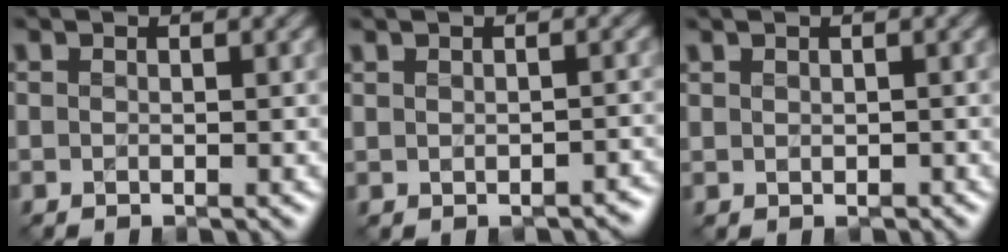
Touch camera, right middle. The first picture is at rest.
{"total": 0.7, "force": [-0.5, 0.5, 0.2], "torque": [-0.006, -0.006, 0.002]}
{"total": 0.0}